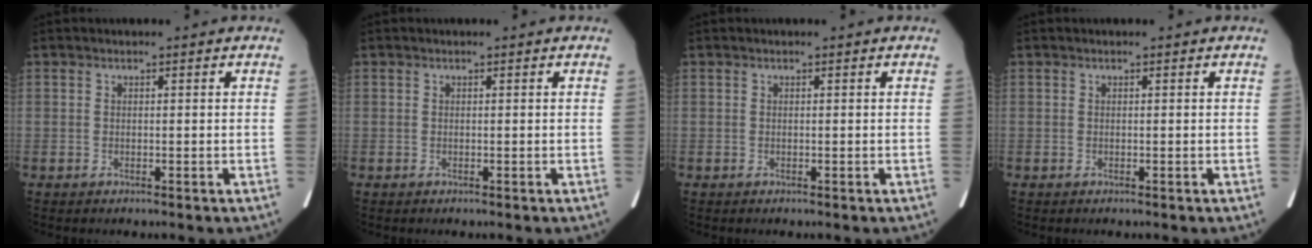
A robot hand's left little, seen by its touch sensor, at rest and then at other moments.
{"total": 0.0}
{"total": 0.0}
{"total": 0.0}